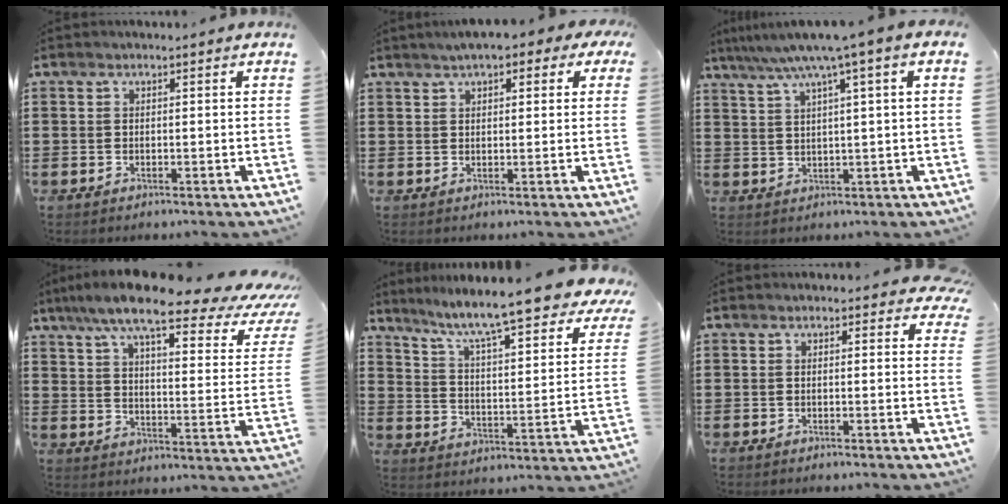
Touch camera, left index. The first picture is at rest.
{"total": 3.8, "force": [2.8, 1.2, 2.3], "torque": [-0.046, 0.006, 0.047]}
{"total": 5.3, "force": [2.6, -0.5, 4.6], "torque": [-0.098, -0.010, 0.039]}
{"total": 11.4, "force": [8.0, 1.3, 8.0], "torque": [-0.155, -0.043, 0.126]}
{"total": 8.9, "force": [7.6, -0.4, 4.7], "torque": [-0.111, -0.064, 0.119]}
{"total": 1.4, "force": [1.1, 0.7, 0.7], "torque": [-0.009, 0.003, 0.019]}